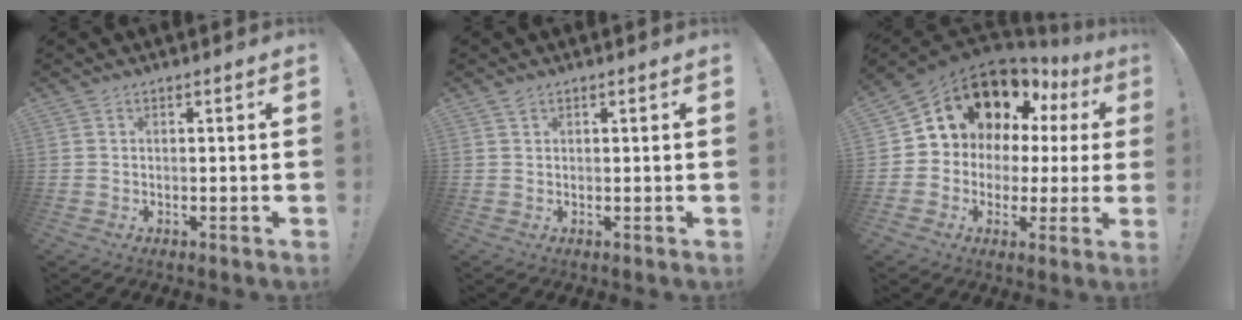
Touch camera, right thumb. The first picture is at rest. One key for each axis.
{"total": 0.6, "fx": 0.5, "fy": 0.3, "fz": 0.3, "tx": -0.001, "ty": -0.001, "tz": 0.007}
{"total": 14.6, "fx": 8.7, "fy": 9.7, "fz": 6.5, "tx": -0.096, "ty": -0.065, "tz": 0.173}